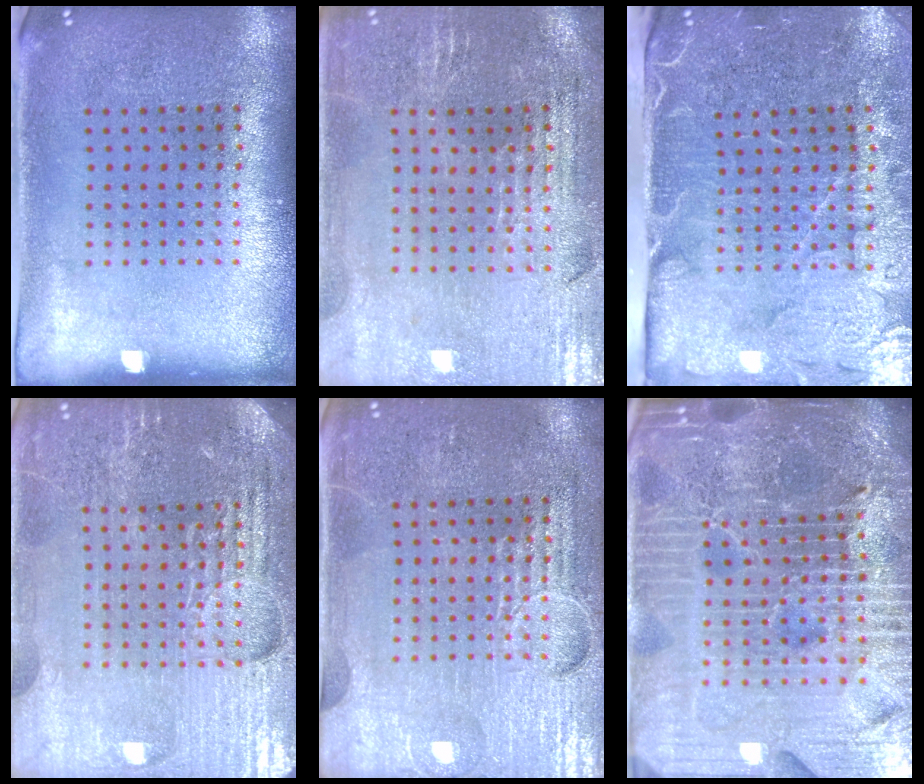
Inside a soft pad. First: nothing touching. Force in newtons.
{"total": 1.3, "press": 1.3, "slide": 0.3}
{"total": 4.6, "press": 3.9, "slide": 2.5}
{"total": 4.9, "press": 4.6, "slide": 1.8}
{"total": 3.9, "press": 3.9, "slide": 0.4}
{"total": 7.2, "press": 6.2, "slide": 3.7}